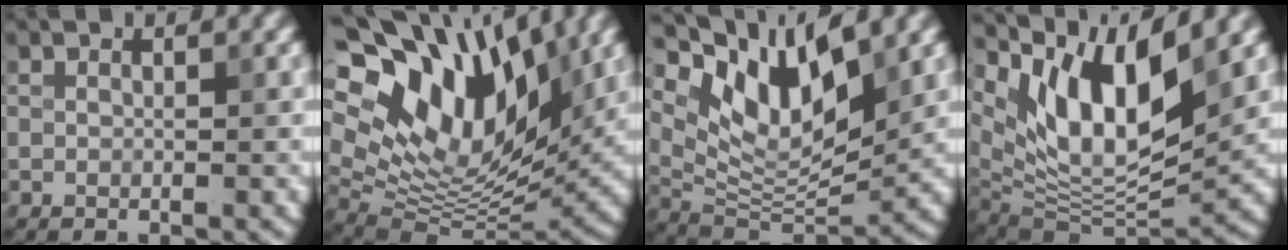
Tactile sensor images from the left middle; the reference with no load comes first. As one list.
[{"total": 17.0, "force": [7.9, 9.2, 12.0], "torque": [-0.225, 0.028, 0.138]}, {"total": 9.4, "force": [5.1, 3.7, 6.9], "torque": [-0.123, -0.007, 0.098]}, {"total": 11.2, "force": [6.1, 3.9, 8.6], "torque": [-0.144, -0.006, 0.119]}]